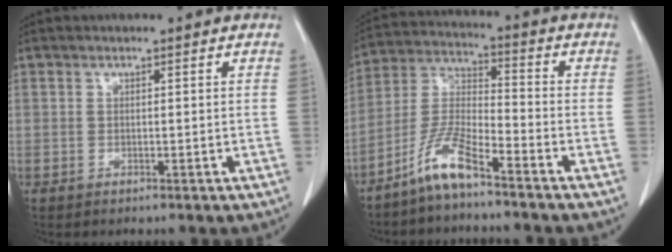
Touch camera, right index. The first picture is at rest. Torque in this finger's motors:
{"motor_torque": [0.70, -0.65, 0.14, 0.06]}